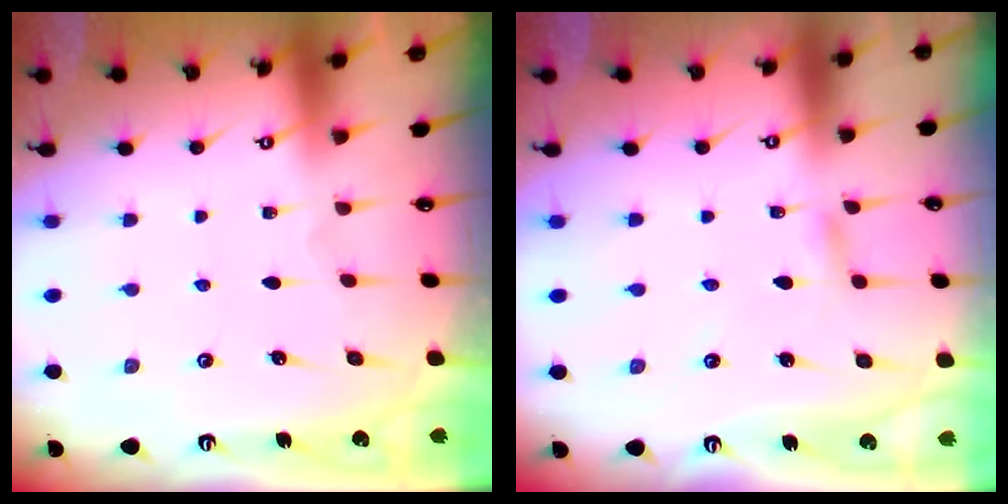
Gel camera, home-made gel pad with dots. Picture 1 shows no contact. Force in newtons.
{"total": 2.3, "press": 2.3, "slide": 0.1}